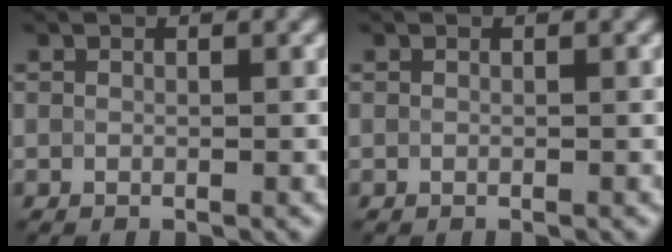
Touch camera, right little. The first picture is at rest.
{"total": 0.0}